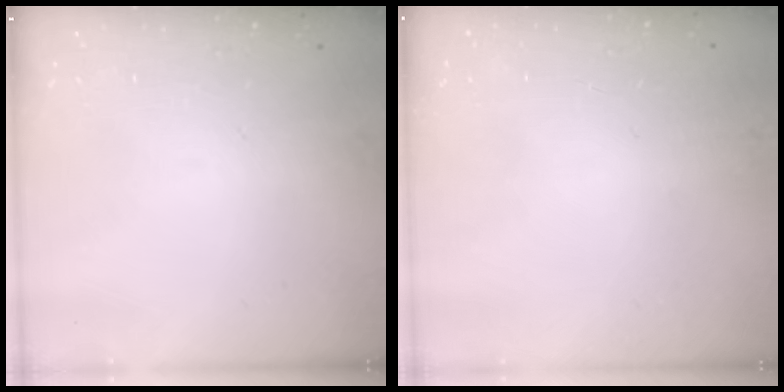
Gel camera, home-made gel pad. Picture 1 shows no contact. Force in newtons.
{"total": 0.7, "press": 0.3, "slide": 0.7}